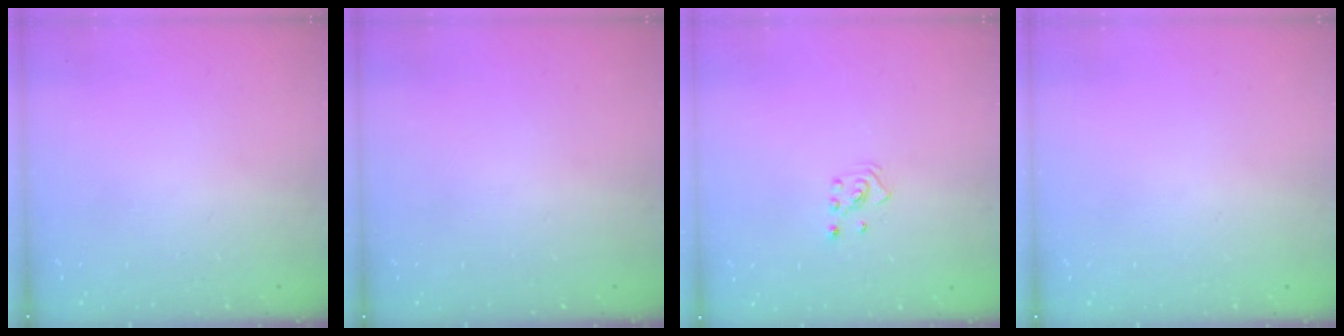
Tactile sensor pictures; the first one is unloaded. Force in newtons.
{"total": 0.0}
{"total": 2.1, "press": 1.9, "slide": 0.8}
{"total": 0.0}